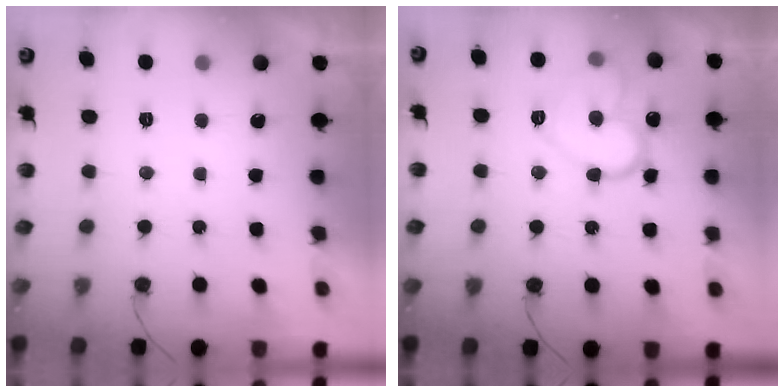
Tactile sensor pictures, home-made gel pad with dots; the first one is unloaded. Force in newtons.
{"total": 14.7, "press": 14.6, "slide": 1.3}